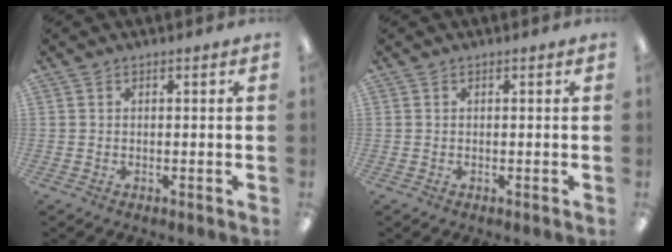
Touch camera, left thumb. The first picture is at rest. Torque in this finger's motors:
{"motor_torque": [-0.01, -0.01, 0.12, -0.02, 0.00]}